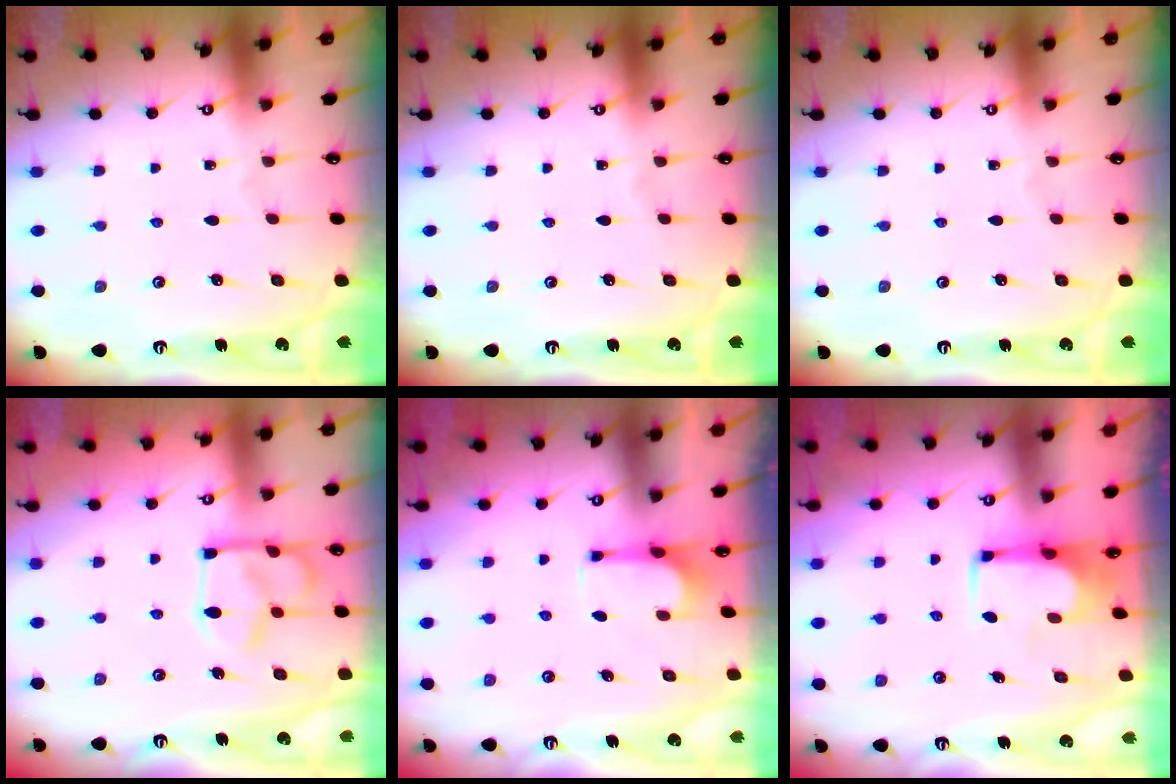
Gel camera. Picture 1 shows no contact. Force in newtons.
{"total": 0.0}
{"total": 0.0}
{"total": 14.4, "press": 14.3, "slide": 1.2}
{"total": 1.2, "press": 0.7, "slide": 1.0}
{"total": 1.0, "press": 1.0, "slide": 0.1}